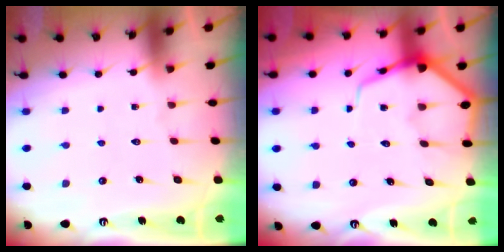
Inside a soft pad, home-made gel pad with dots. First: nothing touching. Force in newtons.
{"total": 7.7, "press": 7.6, "slide": 0.8}